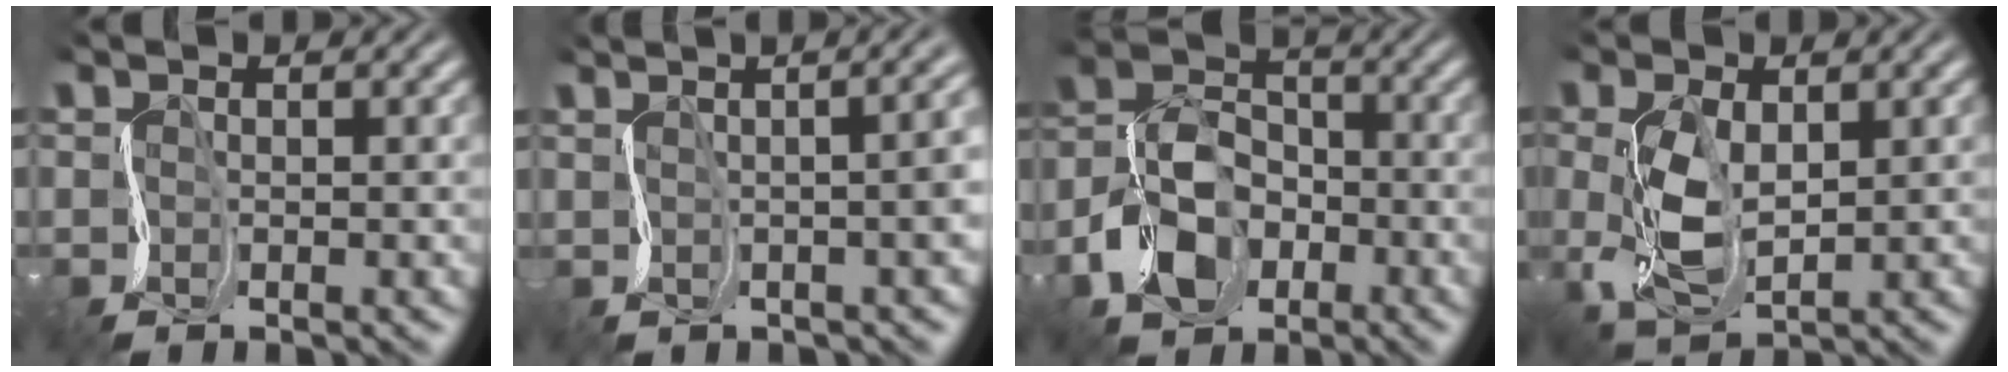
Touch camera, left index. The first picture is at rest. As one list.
[{"total": 8.7, "force": [1.3, 4.3, 7.5], "torque": [-0.032, 0.041, -0.001]}, {"total": 5.2, "force": [-2.6, 3.9, 2.3], "torque": [-0.062, 0.015, -0.062]}, {"total": 3.3, "force": [0.9, 1.8, 2.6], "torque": [-0.086, 0.007, 0.019]}]